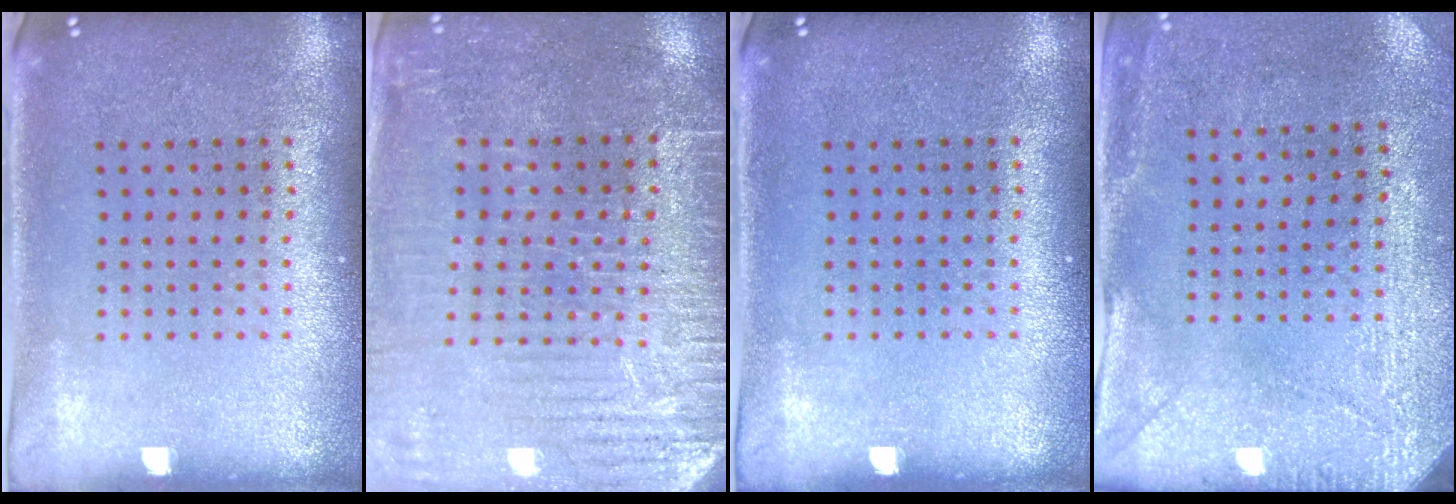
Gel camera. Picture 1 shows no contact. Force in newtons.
{"total": 3.5, "press": 3.4, "slide": 0.7}
{"total": 0.0}
{"total": 2.9, "press": 2.4, "slide": 1.6}